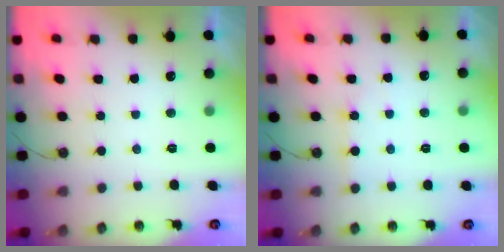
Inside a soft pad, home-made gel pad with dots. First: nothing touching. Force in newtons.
{"total": 3.9, "press": 3.9, "slide": 0.5}